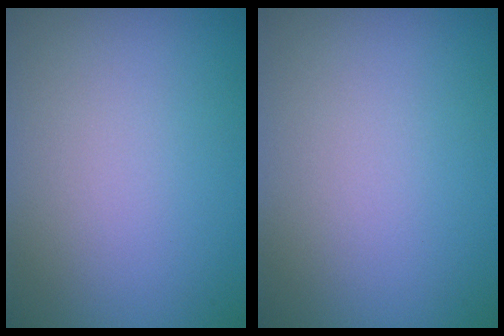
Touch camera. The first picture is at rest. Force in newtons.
{"total": 0.0}